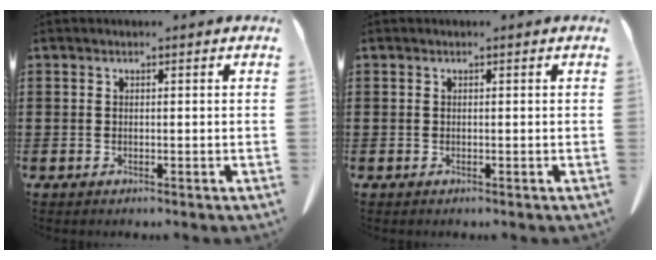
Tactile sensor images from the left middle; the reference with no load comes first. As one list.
[{"total": 0.0}]